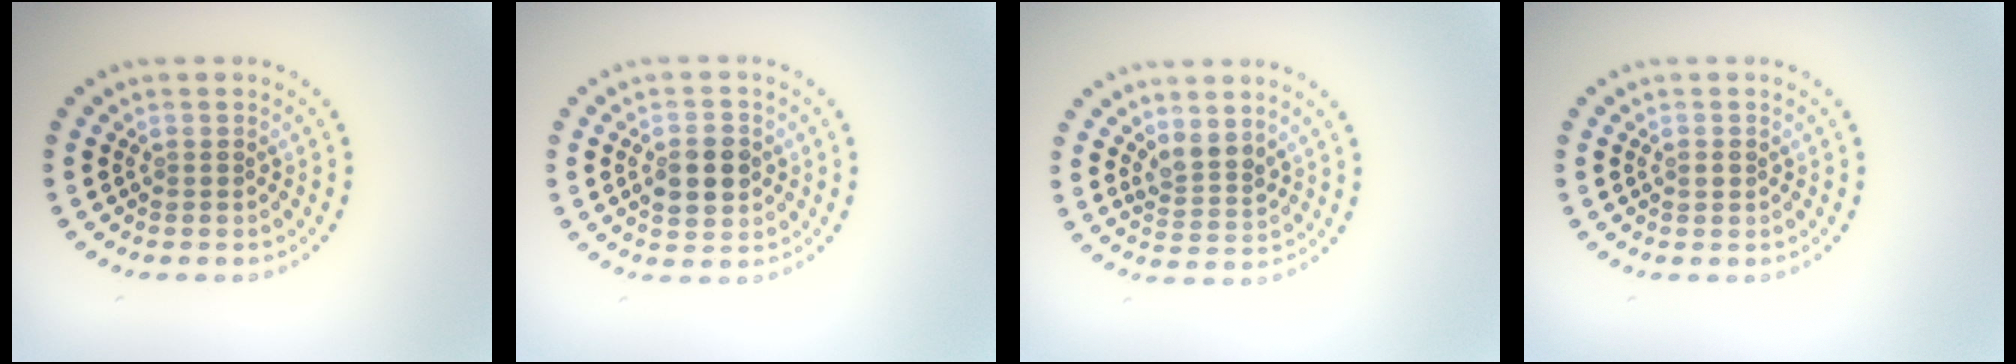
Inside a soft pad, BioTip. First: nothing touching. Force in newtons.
{"total": 3.8, "press": 3.8, "slide": 0.1}
{"total": 2.1, "press": 1.8, "slide": 1.1}
{"total": 0.9, "press": 0.9, "slide": 0.1}